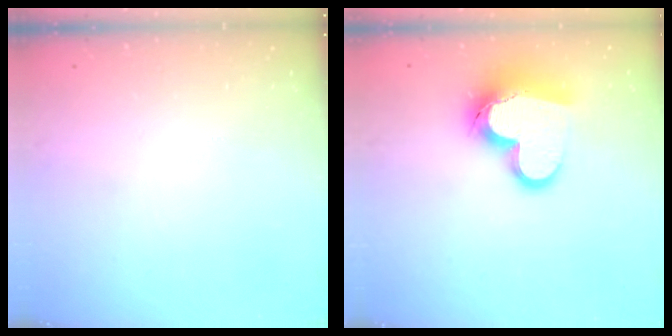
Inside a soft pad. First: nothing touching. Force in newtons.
{"total": 16.9, "press": 16.7, "slide": 2.4}